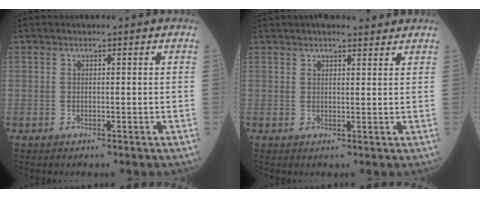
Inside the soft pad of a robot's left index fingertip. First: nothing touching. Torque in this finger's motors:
{"motor_torque": [1.09, -1.05, 0.32, 0.07]}